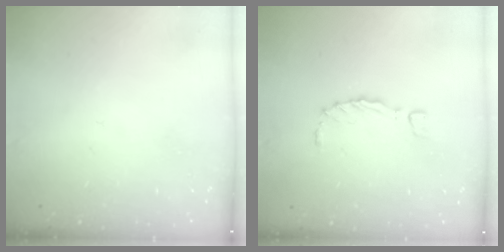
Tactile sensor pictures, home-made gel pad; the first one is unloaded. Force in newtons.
{"total": 1.1, "press": 1.1, "slide": 0.2}